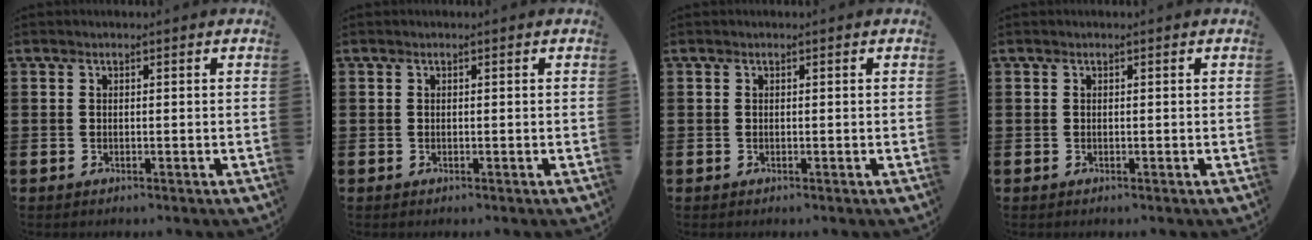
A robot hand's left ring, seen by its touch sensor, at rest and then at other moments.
{"total": 0.0}
{"total": 0.0}
{"total": 0.0}